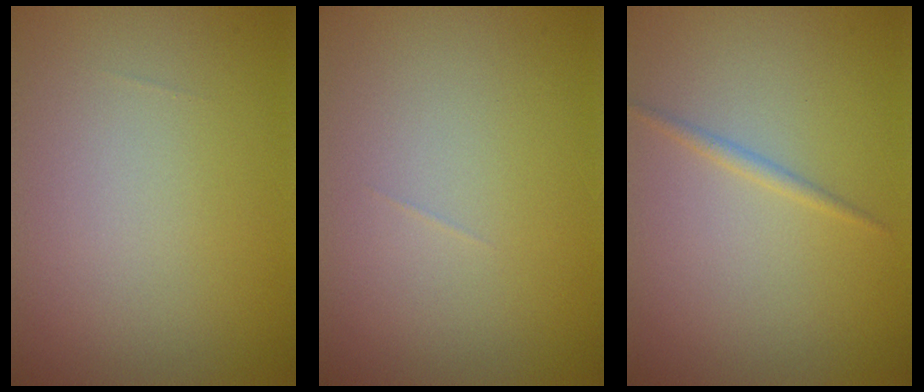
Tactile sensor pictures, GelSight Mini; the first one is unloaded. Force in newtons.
{"total": 0.0}
{"total": 0.9, "press": 0.9, "slide": 0.0}